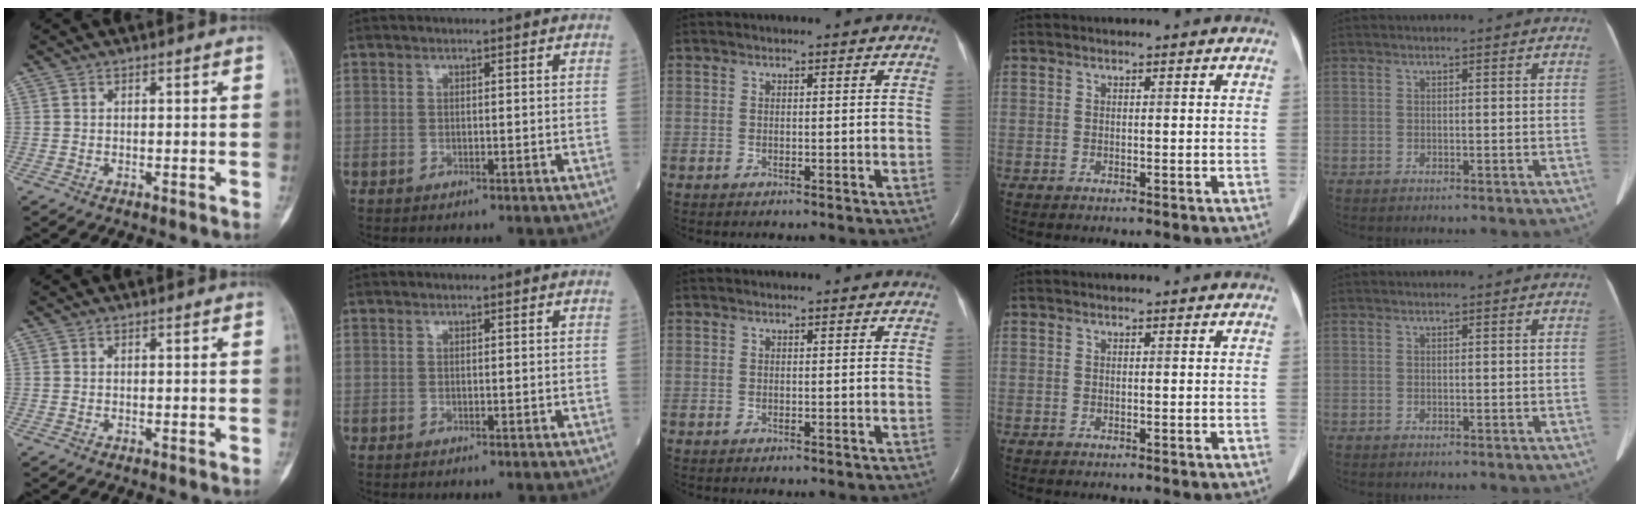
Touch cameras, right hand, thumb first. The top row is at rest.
{}